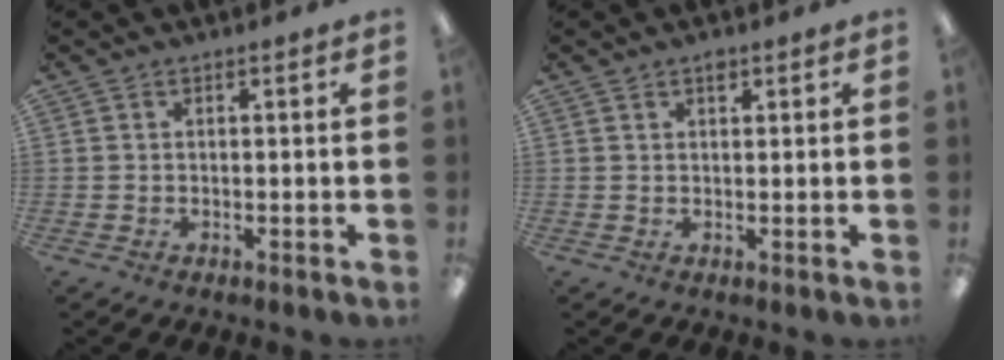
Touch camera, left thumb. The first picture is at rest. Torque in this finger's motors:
{"motor_torque": [0.25, 0.00, 0.11, -0.16, 0.02]}